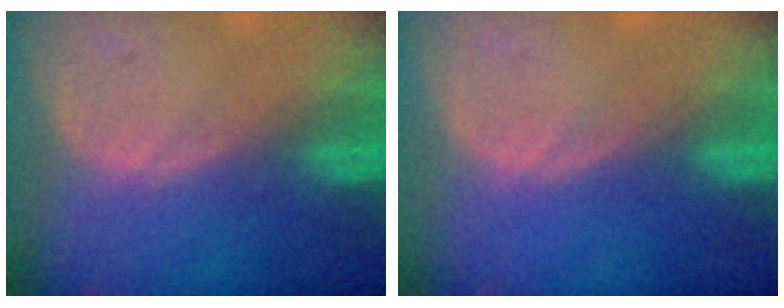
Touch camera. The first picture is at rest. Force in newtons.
{"total": 0.0}